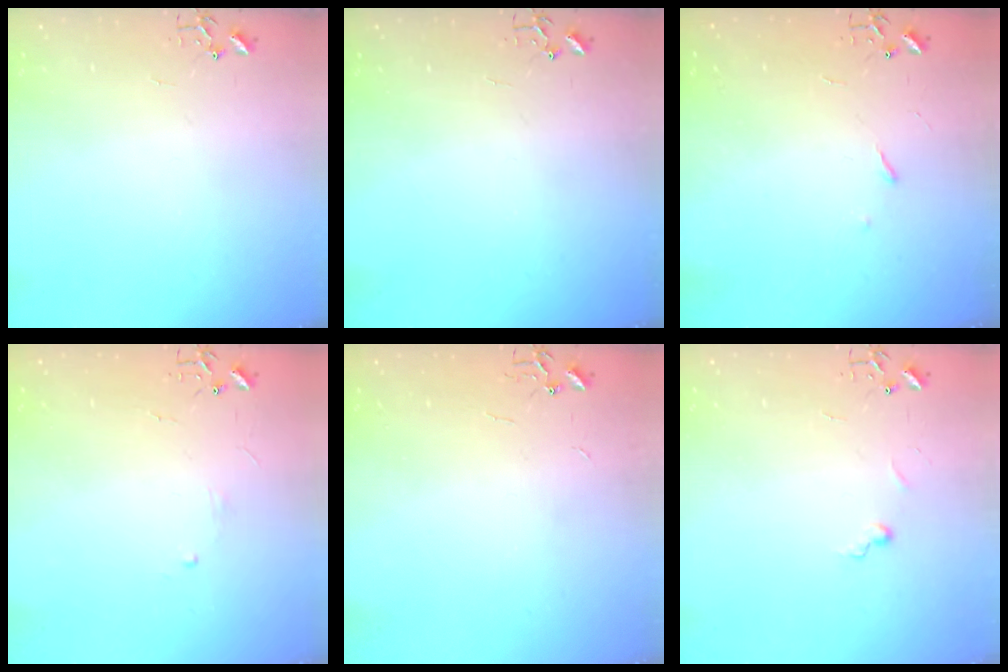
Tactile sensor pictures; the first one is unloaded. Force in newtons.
{"total": 0.0}
{"total": 2.9, "press": 2.8, "slide": 0.5}
{"total": 2.9, "press": 2.8, "slide": 0.5}
{"total": 2.2, "press": 2.2, "slide": 0.3}
{"total": 4.3, "press": 4.3, "slide": 0.6}